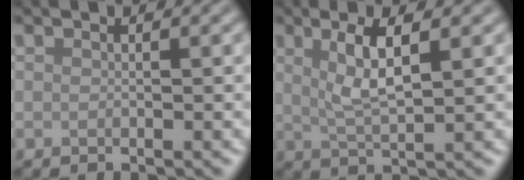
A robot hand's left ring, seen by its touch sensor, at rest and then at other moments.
{"total": 4.2, "force": [1.3, 1.0, 3.9], "torque": [-0.077, -0.002, 0.026]}